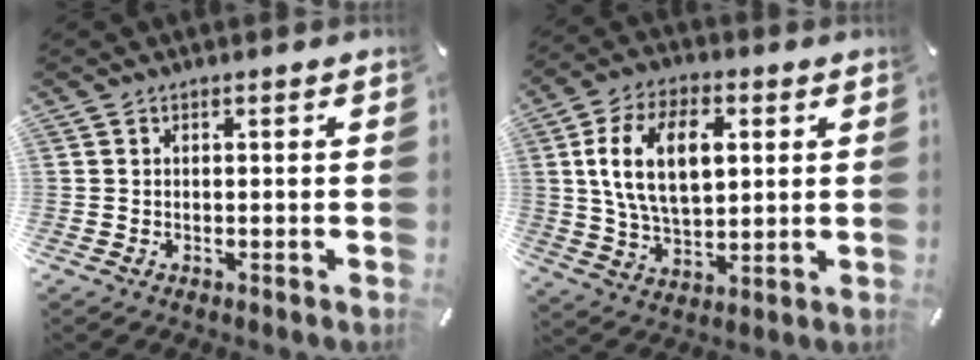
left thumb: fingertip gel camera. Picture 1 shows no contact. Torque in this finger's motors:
{"motor_torque": [0.25, 1.34, 1.82, -0.94, 0.59]}